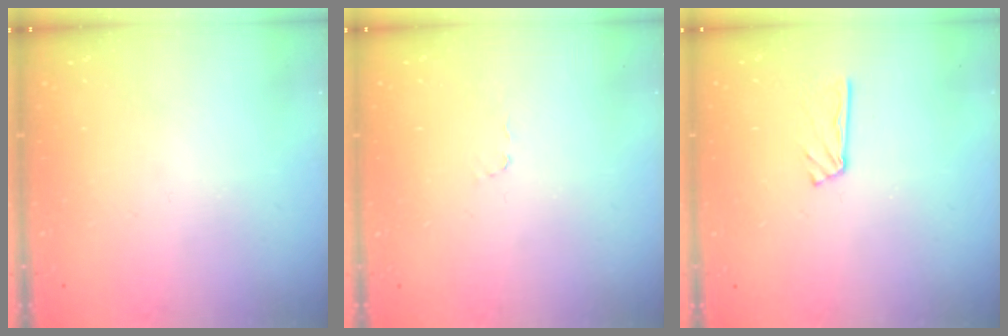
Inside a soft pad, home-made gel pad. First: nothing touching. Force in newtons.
{"total": 2.7, "press": 2.7, "slide": 0.3}
{"total": 5.3, "press": 5.3, "slide": 0.3}